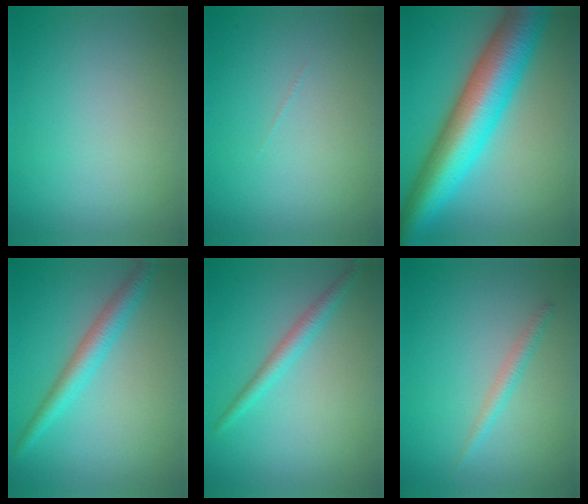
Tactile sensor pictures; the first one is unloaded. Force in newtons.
{"total": 0.0}
{"total": 11.4, "press": 11.4, "slide": 0.2}
{"total": 2.9, "press": 2.9, "slide": 0.1}
{"total": 2.0, "press": 1.9, "slide": 0.1}
{"total": 1.3, "press": 1.3, "slide": 0.1}